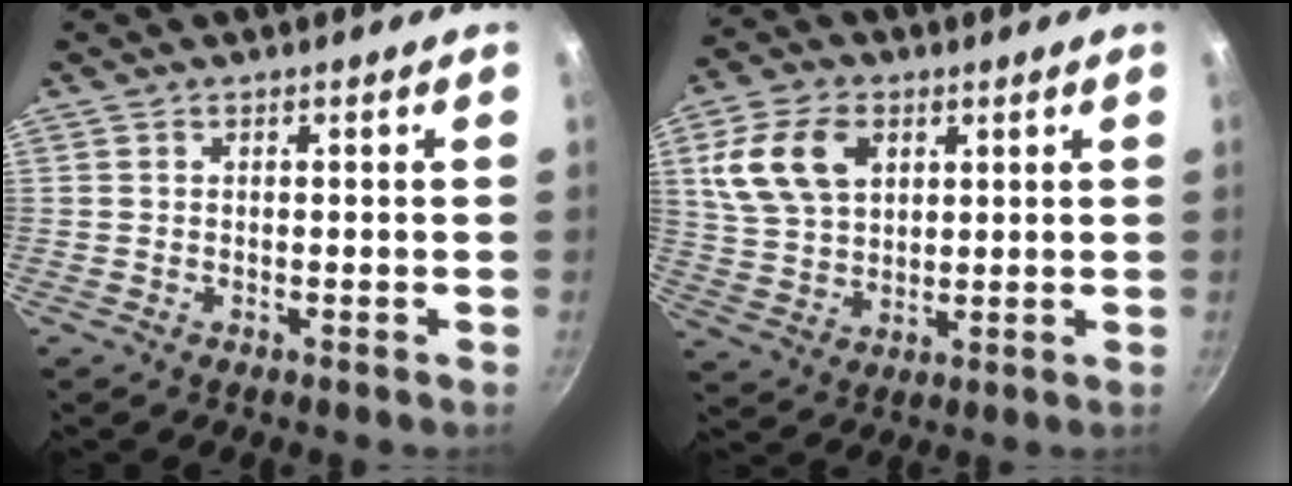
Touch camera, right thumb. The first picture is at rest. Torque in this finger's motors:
{"motor_torque": [-0.46, 1.48, 0.22, -0.17, 0.11]}